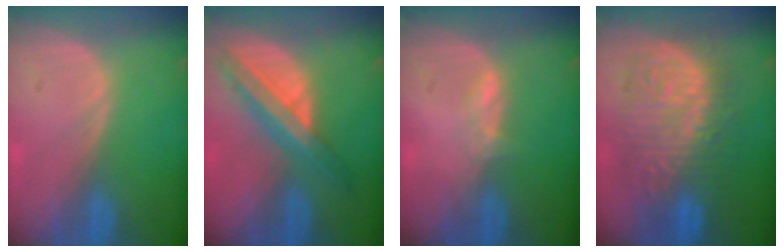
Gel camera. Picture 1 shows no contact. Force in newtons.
{"total": 8.2, "press": 6.9, "slide": 4.4}
{"total": 1.6, "press": 1.5, "slide": 0.6}
{"total": 12.7, "press": 12.6, "slide": 1.4}